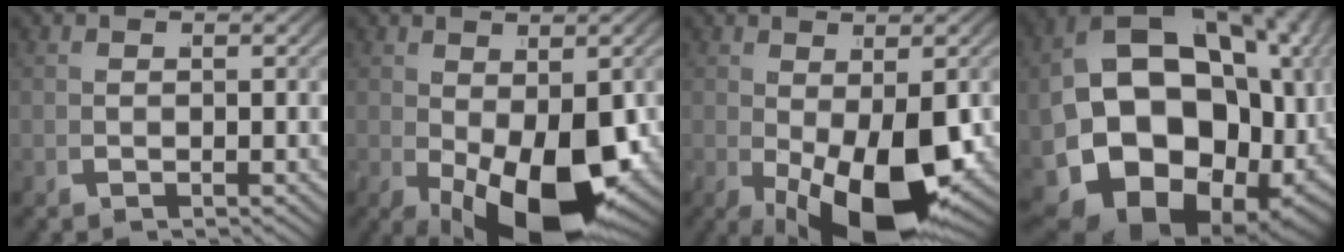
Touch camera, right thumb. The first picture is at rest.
{"total": 10.1, "force": [-1.9, 5.3, 8.4], "torque": [-0.149, -0.041, -0.002]}
{"total": 9.3, "force": [-1.9, 4.4, 7.9], "torque": [-0.140, -0.036, -0.007]}
{"total": 27.8, "force": [-3.0, 21.1, 17.9], "torque": [-0.369, -0.070, -0.029]}